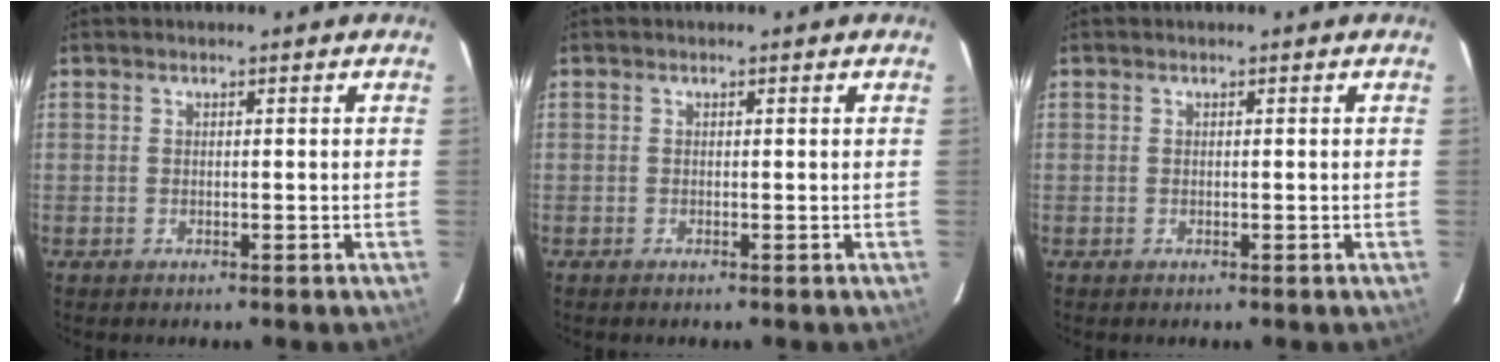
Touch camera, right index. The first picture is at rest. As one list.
[{"total": 0.0}, {"total": 0.0}]